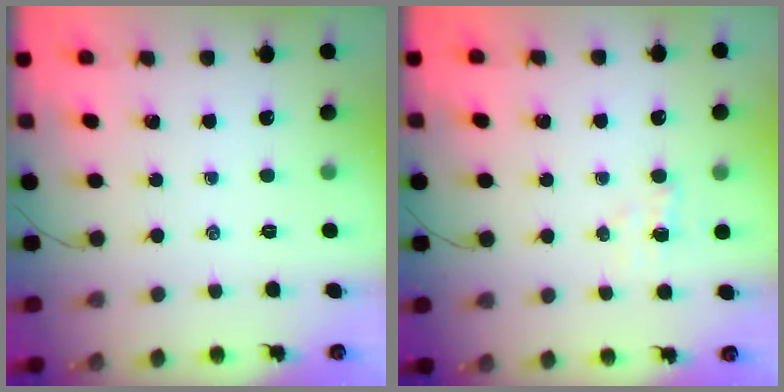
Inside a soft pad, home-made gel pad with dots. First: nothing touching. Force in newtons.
{"total": 2.7, "press": 2.6, "slide": 0.7}